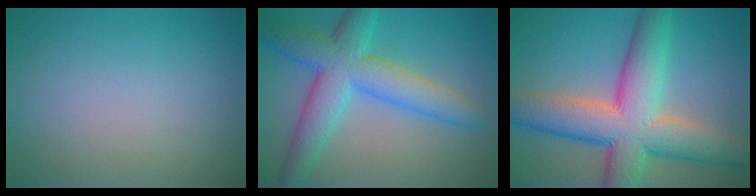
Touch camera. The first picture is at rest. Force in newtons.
{"total": 7.7, "press": 7.7, "slide": 0.1}
{"total": 11.3, "press": 11.3, "slide": 0.5}